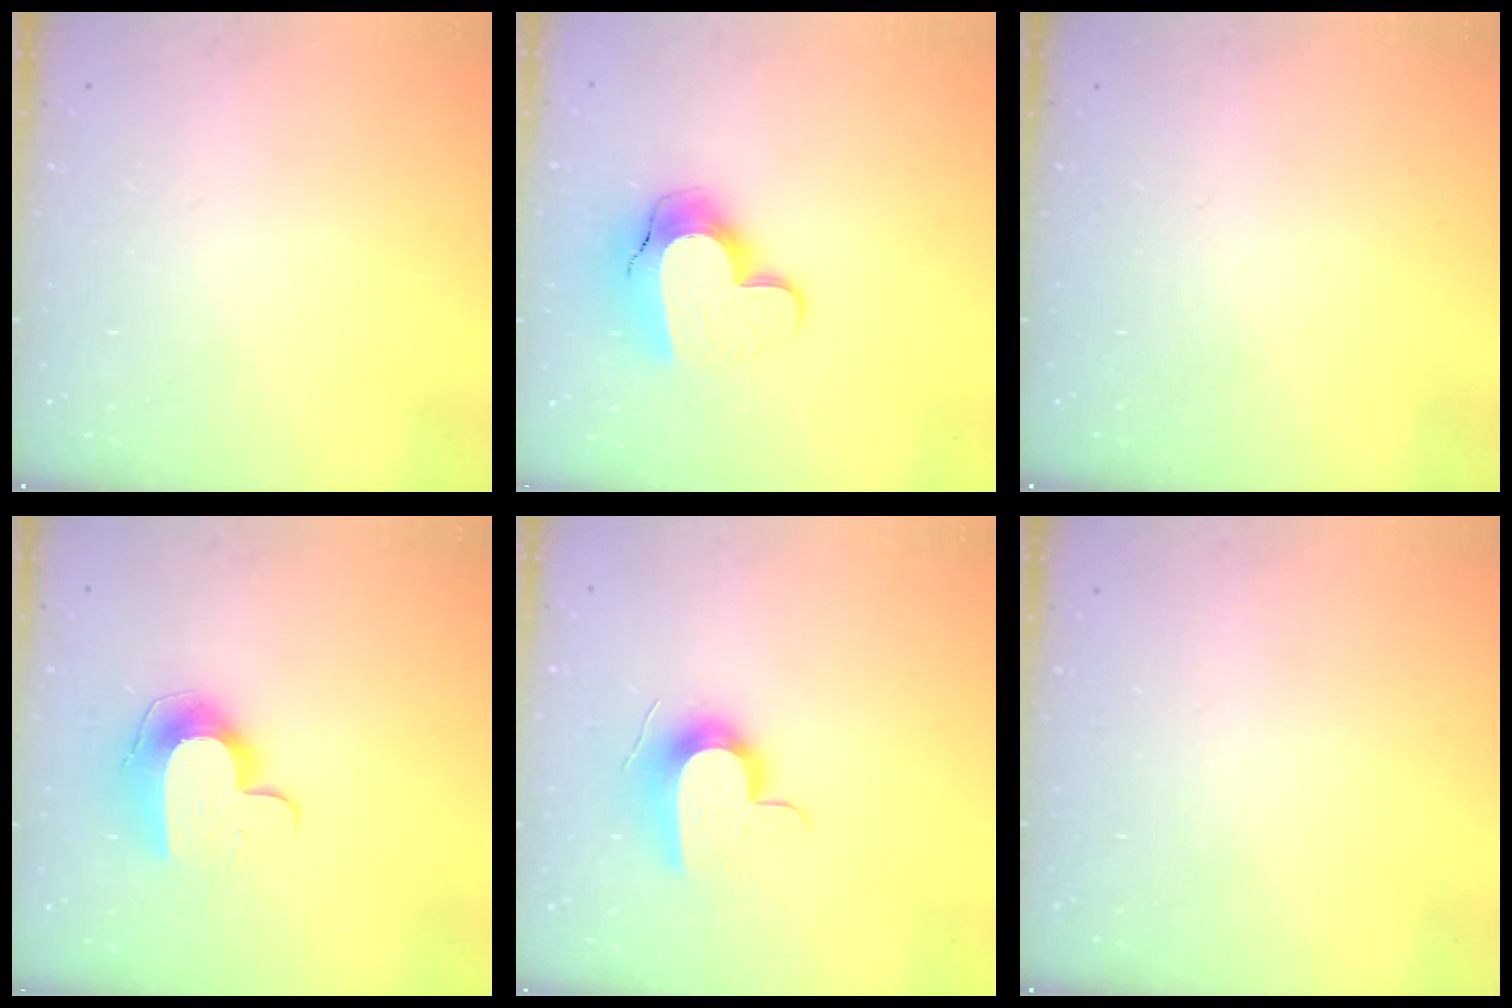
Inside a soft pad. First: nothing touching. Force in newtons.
{"total": 13.7, "press": 13.6, "slide": 1.0}
{"total": 0.0}
{"total": 11.5, "press": 11.4, "slide": 0.9}
{"total": 10.6, "press": 10.5, "slide": 1.3}
{"total": 0.0}